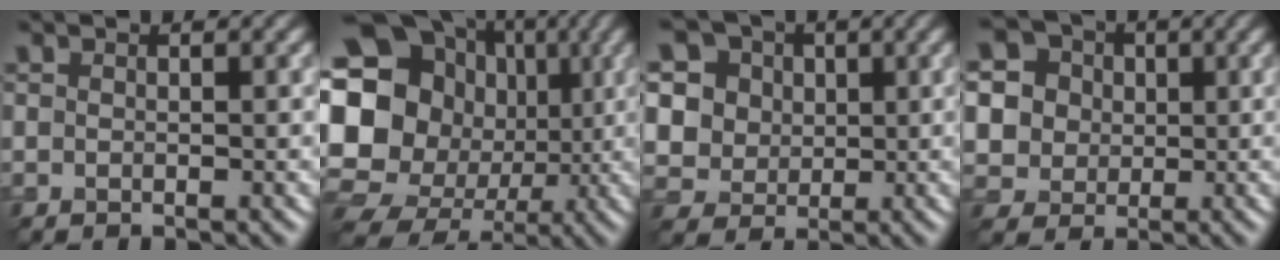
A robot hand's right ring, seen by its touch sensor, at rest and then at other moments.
{"total": 21.3, "force": [0.3, 19.1, 9.4], "torque": [-0.204, 0.017, -0.020]}
{"total": 9.3, "force": [3.8, 7.7, 3.8], "torque": [-0.094, 0.016, 0.053]}
{"total": 7.4, "force": [2.2, 6.6, 2.8], "torque": [-0.062, 0.023, 0.026]}